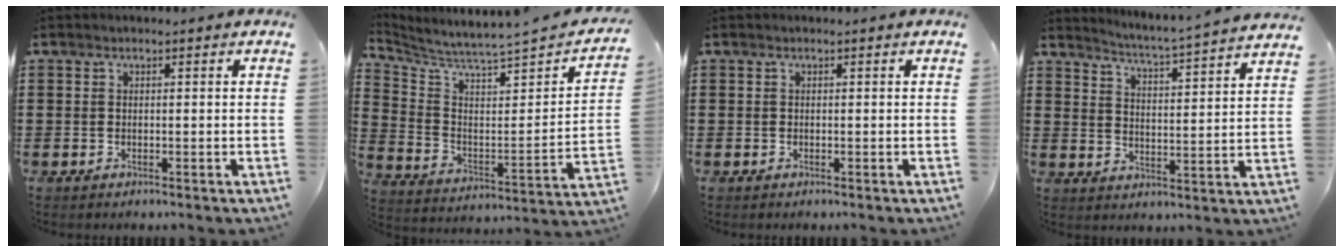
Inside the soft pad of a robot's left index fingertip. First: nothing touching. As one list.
[{"total": 3.9, "force": [3.5, -0.2, 1.7], "torque": [-0.055, -0.048, 0.048]}, {"total": 0.0}, {"total": 3.8, "force": [3.6, -1.2, 0.5], "torque": [-0.030, -0.041, 0.052]}]